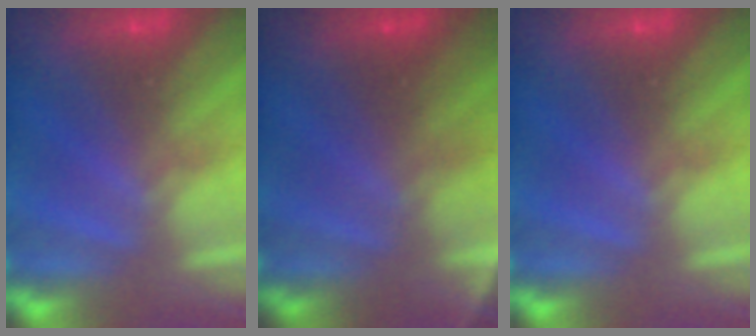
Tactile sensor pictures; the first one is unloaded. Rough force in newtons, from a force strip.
{"total": 2.8}
{"total": 0.0}